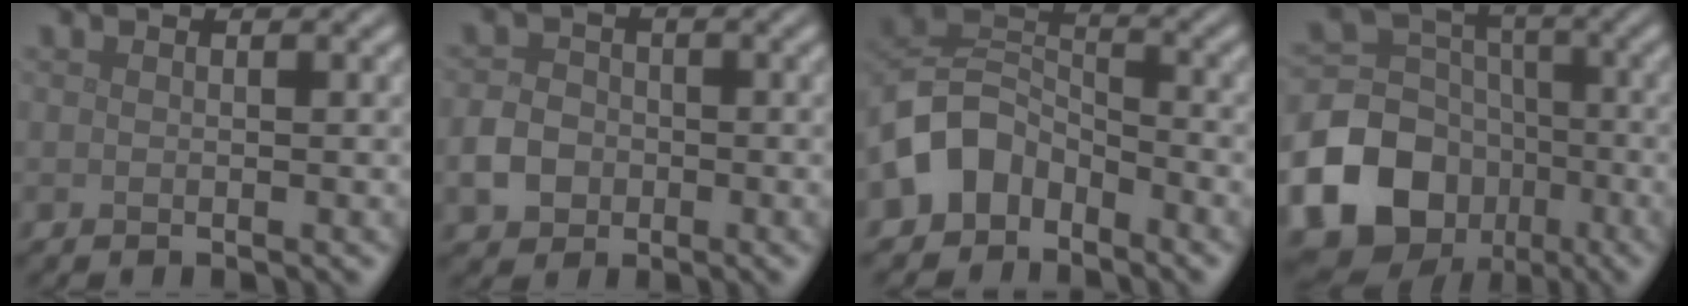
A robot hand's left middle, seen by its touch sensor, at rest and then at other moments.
{"total": 3.1, "force": [-1.0, 2.7, 1.3], "torque": [-0.023, 0.003, -0.023]}
{"total": 5.5, "force": [-3.2, 3.9, 2.0], "torque": [-0.028, 0.007, -0.076]}
{"total": 15.3, "force": [-6.3, 12.9, 5.3], "torque": [-0.131, -0.049, -0.128]}